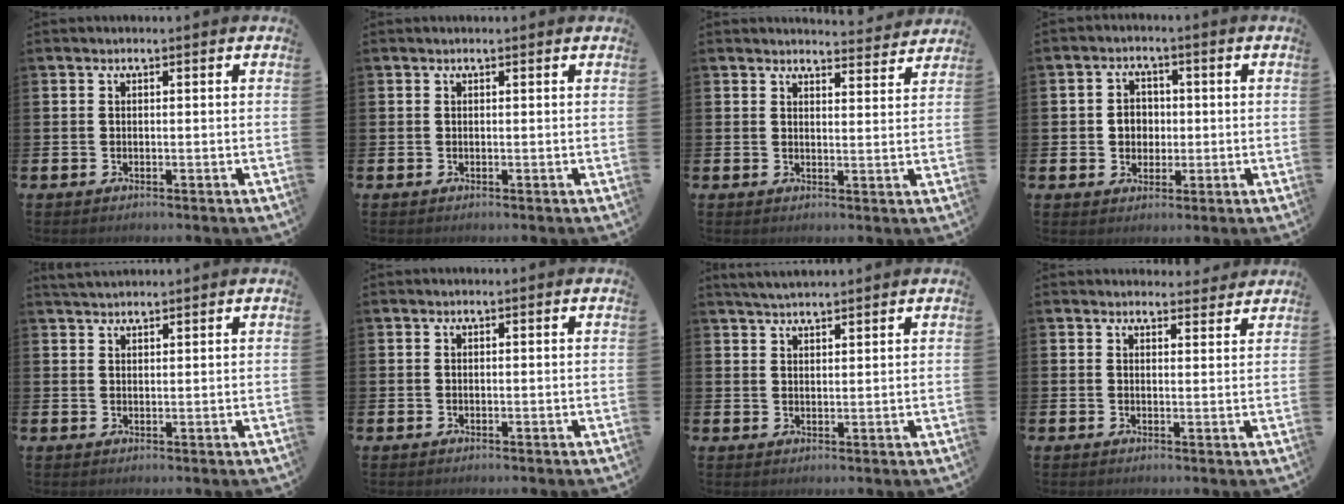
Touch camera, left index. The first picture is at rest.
{"total": 0.0}
{"total": 3.7, "force": [3.7, 0.2, 0.0], "torque": [0.001, -0.026, 0.065]}
{"total": 3.5, "force": [0.2, 3.2, 1.4], "torque": [-0.024, 0.007, -0.003]}
{"total": 2.3, "force": [2.2, 0.4, 0.3], "torque": [-0.001, -0.006, 0.040]}
{"total": 0.0}
{"total": 3.2, "force": [3.1, 0.4, 0.7], "torque": [-0.019, -0.009, 0.058]}
{"total": 2.6, "force": [2.5, 0.5, -0.1], "torque": [0.005, -0.015, 0.044]}